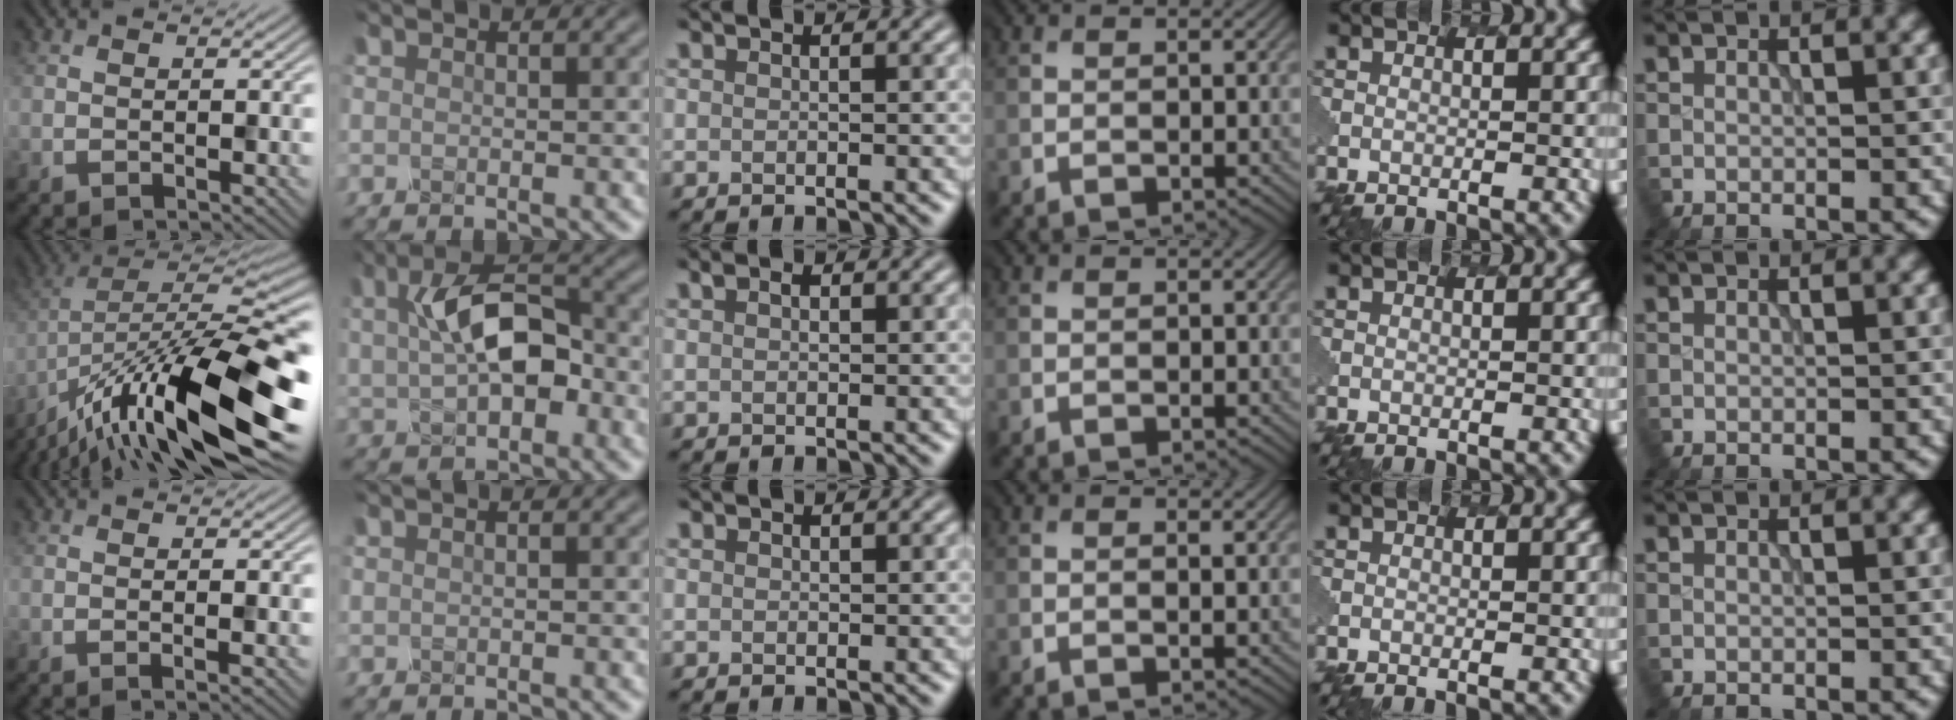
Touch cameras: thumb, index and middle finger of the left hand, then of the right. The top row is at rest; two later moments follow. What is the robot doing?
{"motion": "disassemble", "object": "battery cover"}